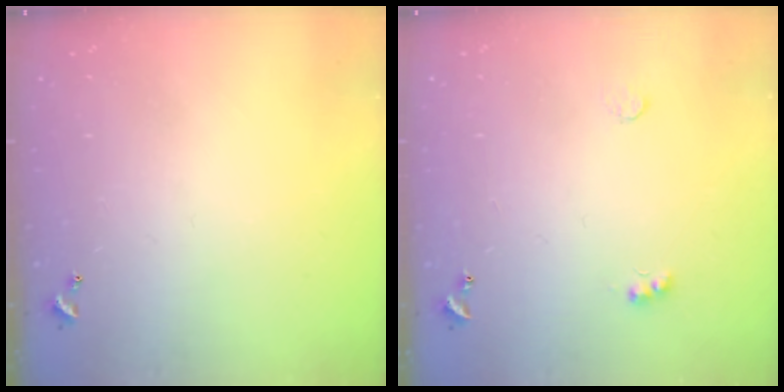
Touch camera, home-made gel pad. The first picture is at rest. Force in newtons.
{"total": 3.8, "press": 3.7, "slide": 0.6}